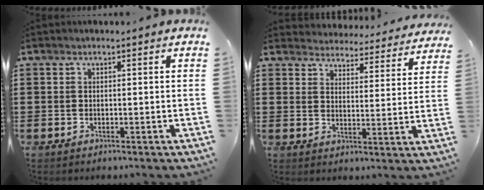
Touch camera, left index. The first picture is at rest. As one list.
[{"total": 4.3, "force": [4.3, 0.2, -0.3], "torque": [-0.012, -0.038, 0.073]}]